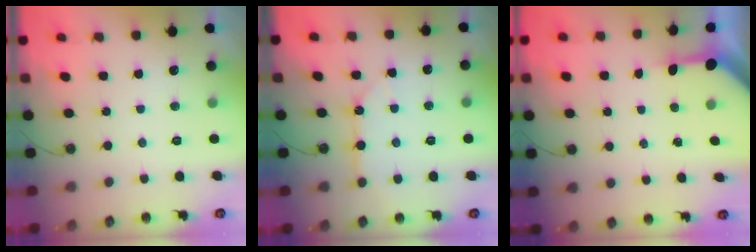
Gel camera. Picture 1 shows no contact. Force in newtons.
{"total": 9.0, "press": 8.9, "slide": 1.1}
{"total": 3.4, "press": 3.4, "slide": 0.4}